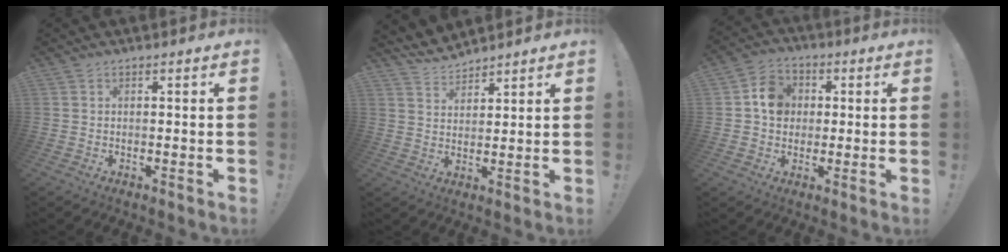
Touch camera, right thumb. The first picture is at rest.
{"total": 6.7, "force": [6.2, 2.3, 1.2], "torque": [-0.038, -0.036, 0.120]}
{"total": 9.0, "force": [1.2, 7.9, 4.1], "torque": [-0.049, 0.012, 0.028]}